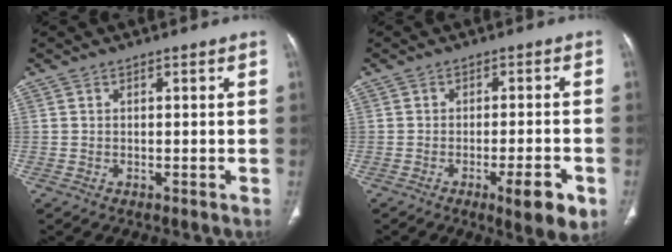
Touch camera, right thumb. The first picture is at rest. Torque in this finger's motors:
{"motor_torque": [0.76, 0.98, -0.14, 0.00, 0.25]}